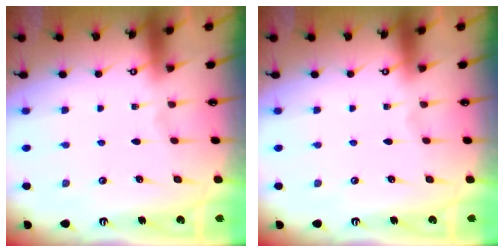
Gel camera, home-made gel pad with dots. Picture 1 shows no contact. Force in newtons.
{"total": 0.0}